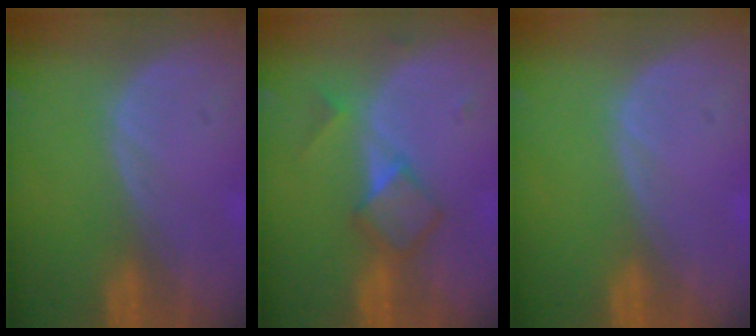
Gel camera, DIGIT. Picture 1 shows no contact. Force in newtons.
{"total": 4.9, "press": 4.7, "slide": 1.4}
{"total": 0.0}